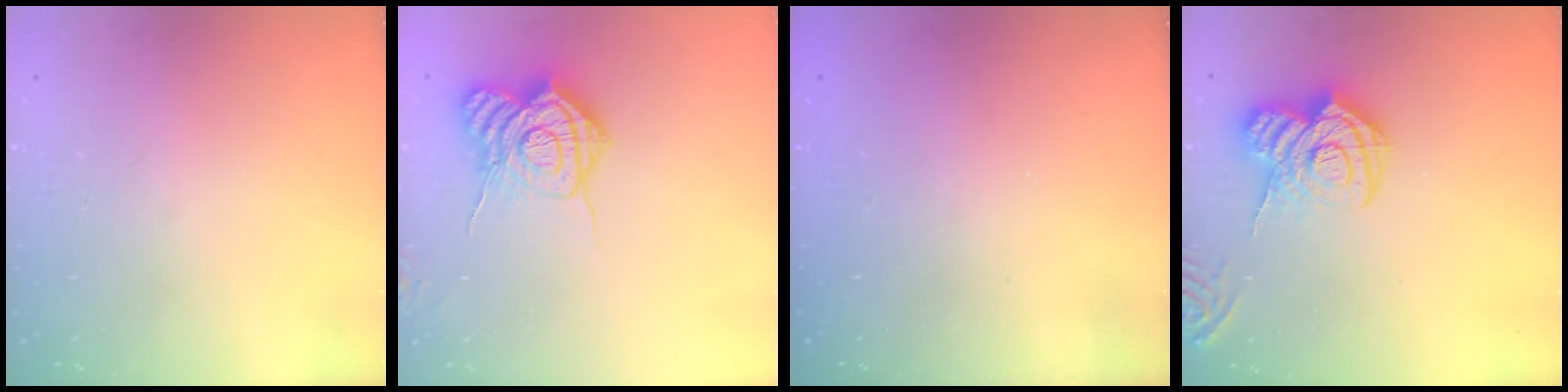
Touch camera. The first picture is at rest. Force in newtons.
{"total": 15.5, "press": 15.5, "slide": 1.1}
{"total": 2.3, "press": 2.2, "slide": 0.8}
{"total": 16.0, "press": 15.9, "slide": 1.7}